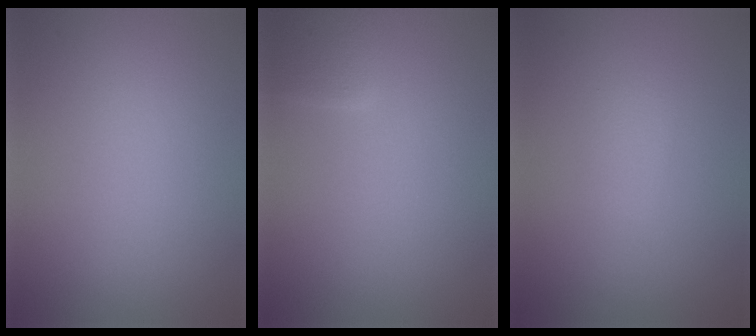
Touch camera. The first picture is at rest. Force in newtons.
{"total": 1.8, "press": 1.8, "slide": 0.1}
{"total": 0.9, "press": 0.9, "slide": 0.0}